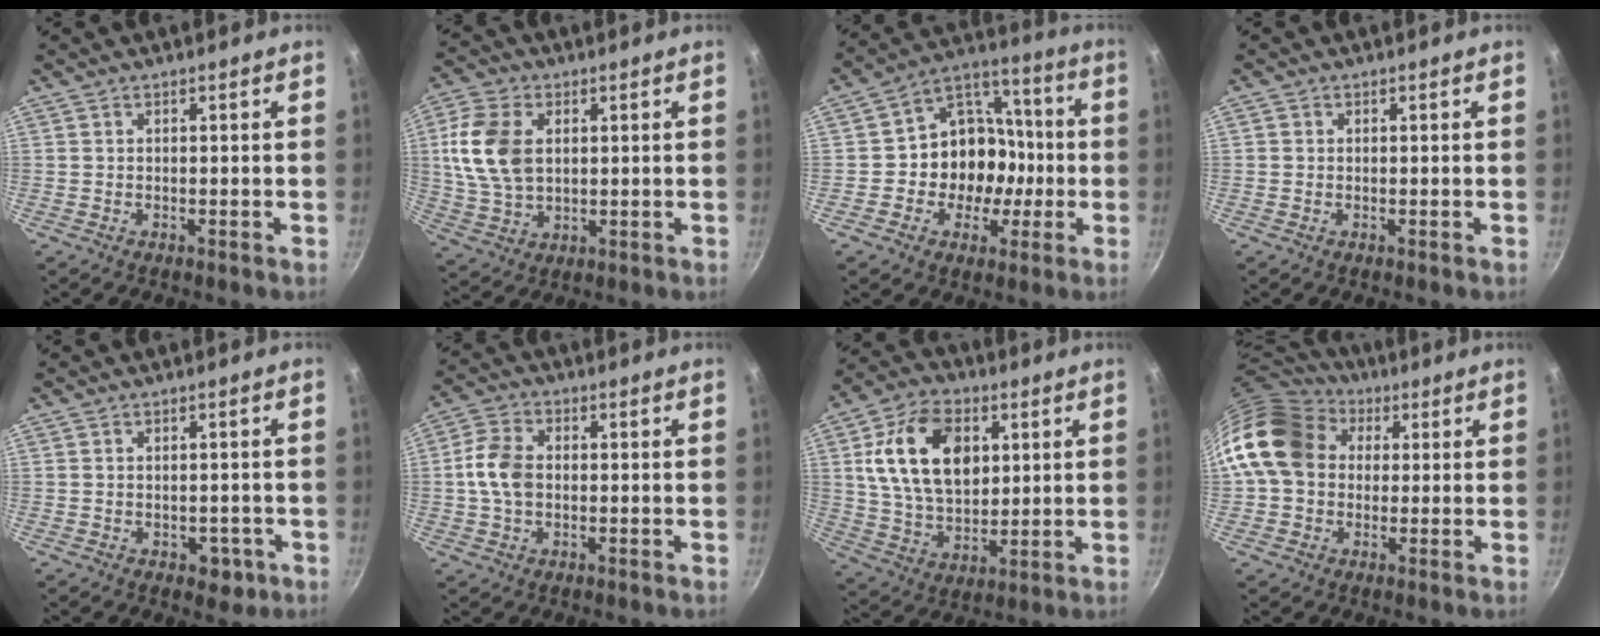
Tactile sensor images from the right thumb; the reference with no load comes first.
{"total": 12.6, "force": [2.3, 8.4, 9.1], "torque": [-0.168, -0.004, 0.044]}
{"total": 14.3, "force": [-2.1, 12.0, 7.4], "torque": [-0.071, 0.044, -0.042]}
{"total": 0.5, "force": [0.0, 0.5, 0.1], "torque": [0.001, 0.002, -0.002]}
{"total": 4.0, "force": [-1.5, 2.7, 2.6], "torque": [-0.016, 0.013, -0.010]}
{"total": 7.8, "force": [-0.1, 5.5, 5.5], "torque": [-0.100, 0.015, -0.011]}
{"total": 17.9, "force": [4.7, 11.9, 12.5], "torque": [-0.198, -0.007, 0.084]}
{"total": 17.1, "force": [3.0, 13.8, 9.7], "torque": [-0.164, 0.035, 0.039]}